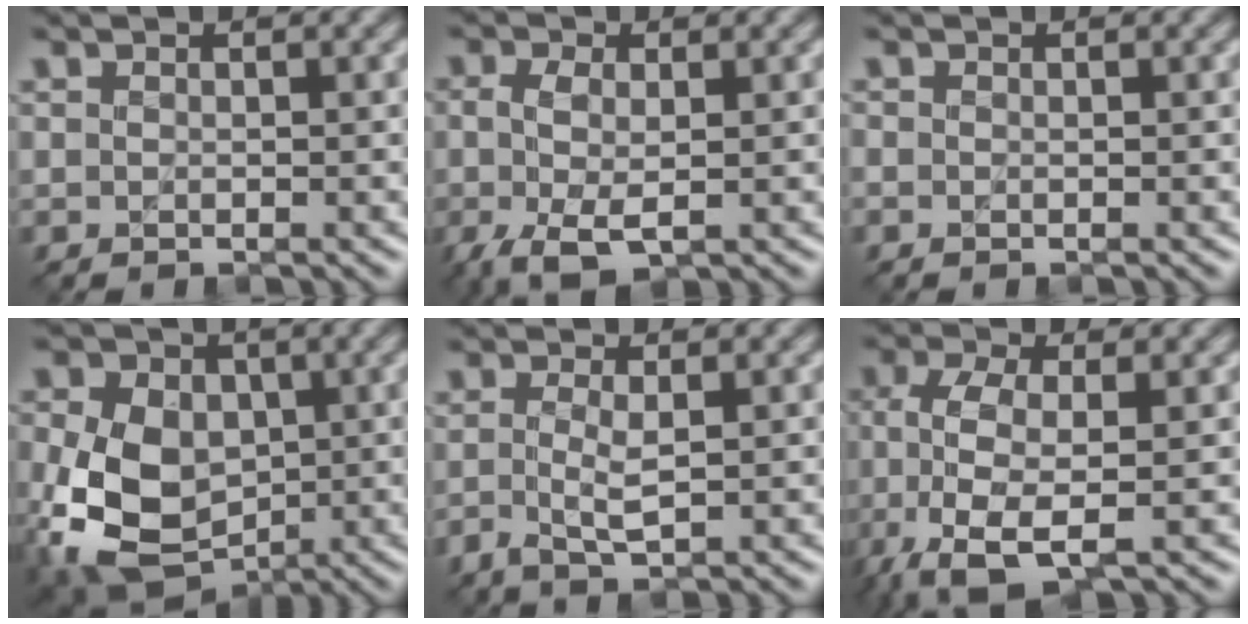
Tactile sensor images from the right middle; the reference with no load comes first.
{"total": 4.6, "force": [-1.4, 2.5, 3.6], "torque": [-0.091, -0.004, -0.027]}
{"total": 0.0}
{"total": 10.9, "force": [-1.4, 8.3, 7.0], "torque": [-0.156, -0.014, -0.025]}
{"total": 2.0, "force": [-0.1, 0.4, 2.0], "torque": [-0.043, -0.004, -0.001]}
{"total": 5.8, "force": [-2.1, 2.4, 4.9], "torque": [-0.114, -0.005, -0.045]}